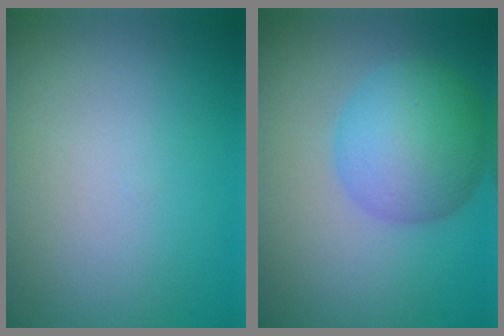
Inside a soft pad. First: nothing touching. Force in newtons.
{"total": 6.2, "press": 6.2, "slide": 0.2}